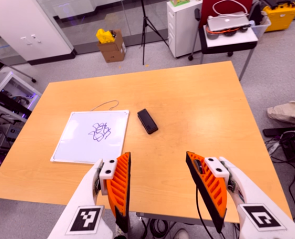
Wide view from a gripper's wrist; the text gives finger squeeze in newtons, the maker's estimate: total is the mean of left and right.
{"total": 0.0}